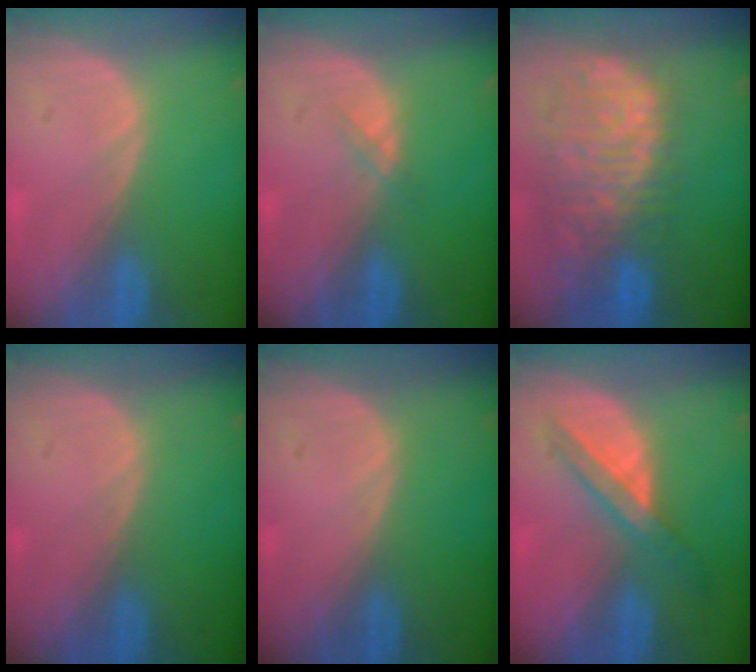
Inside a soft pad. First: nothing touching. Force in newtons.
{"total": 1.0, "press": 1.0, "slide": 0.2}
{"total": 12.1, "press": 9.9, "slide": 6.9}
{"total": 0.0}
{"total": 0.0}
{"total": 5.8, "press": 5.3, "slide": 2.3}